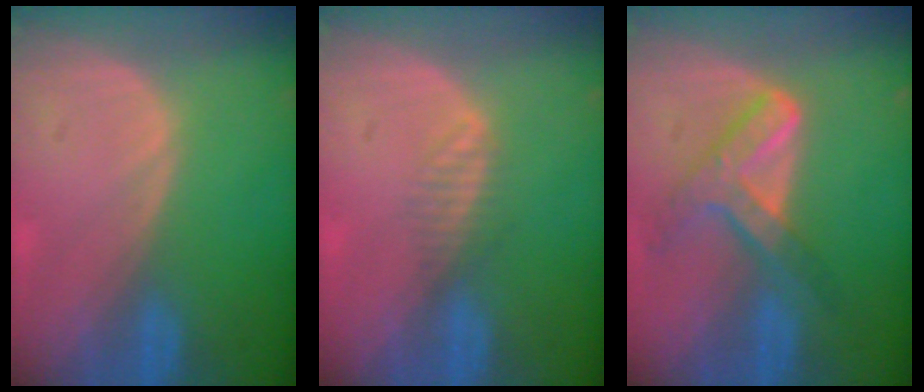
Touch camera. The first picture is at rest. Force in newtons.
{"total": 2.0, "press": 1.8, "slide": 0.8}
{"total": 7.3, "press": 6.2, "slide": 3.8}